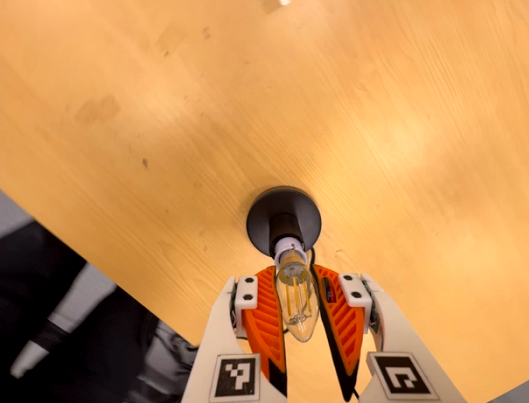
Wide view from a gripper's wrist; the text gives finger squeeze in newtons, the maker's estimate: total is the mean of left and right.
{"total": 14.7, "left": 14.1, "right": 15.4}